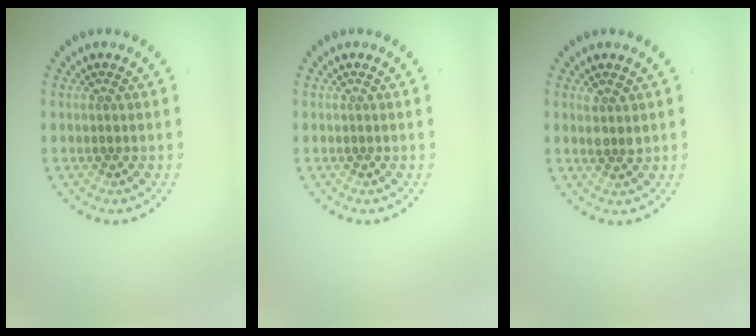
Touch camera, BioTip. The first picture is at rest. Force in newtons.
{"total": 0.0}
{"total": 1.6, "press": 1.5, "slide": 0.6}